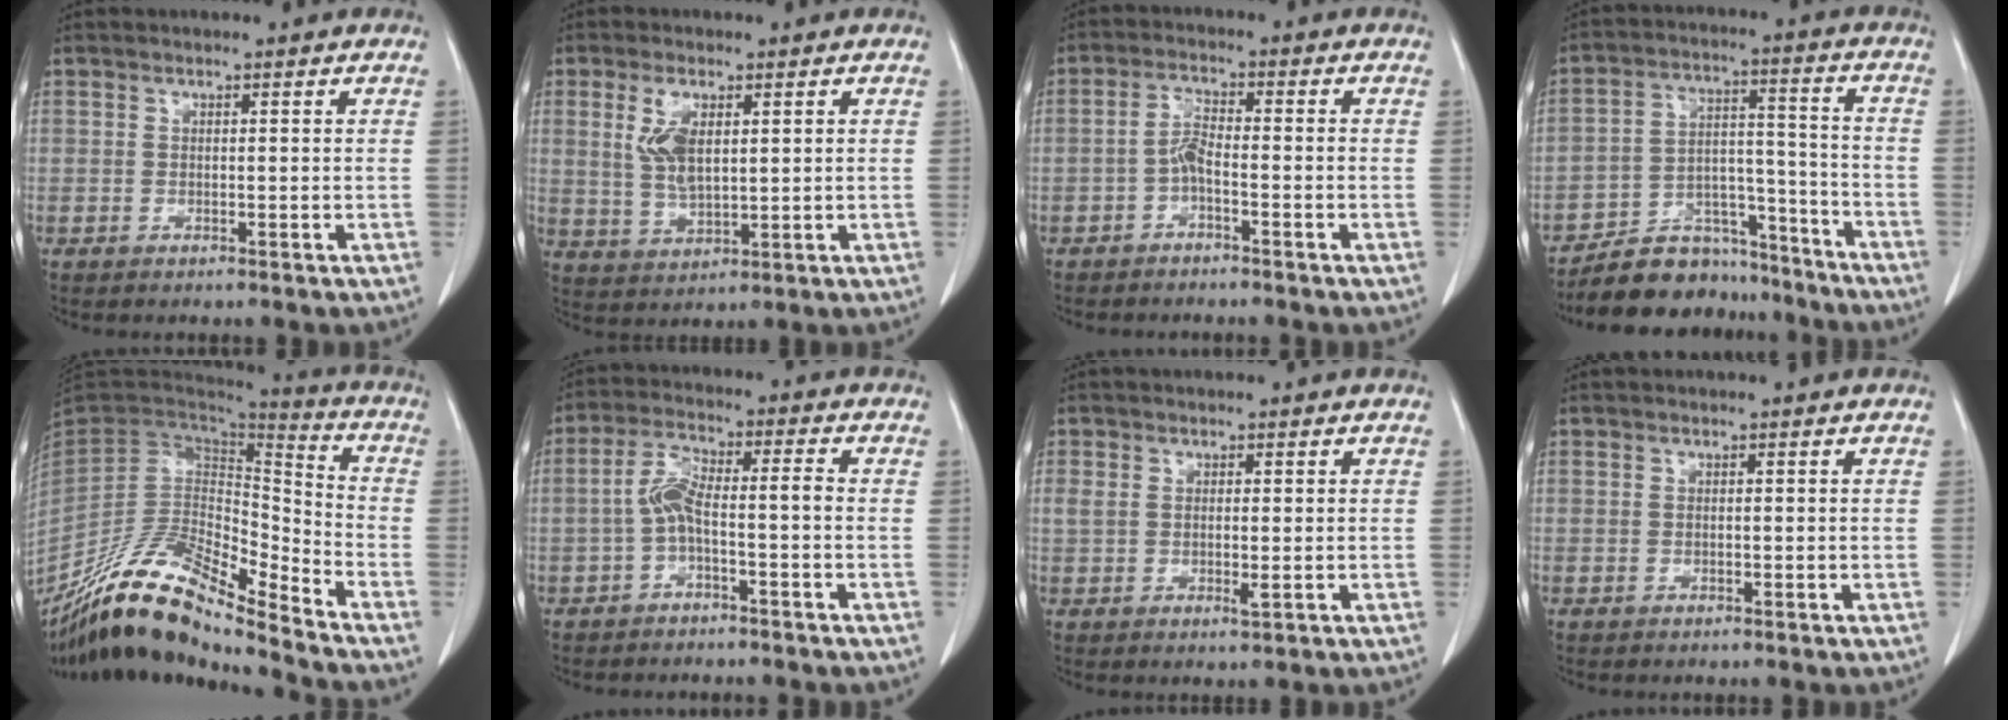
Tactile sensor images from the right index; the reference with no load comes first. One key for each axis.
{"total": 6.5, "fx": 1.8, "fy": 2.9, "fz": 5.6, "tx": -0.123, "ty": 0.006, "tz": 0.043}
{"total": 3.5, "fx": -1.8, "fy": 1.0, "fz": 2.9, "tx": -0.066, "ty": 0.010, "tz": -0.034}
{"total": 13.1, "fx": -11.8, "fy": 5.3, "fz": 2.1, "tx": -0.021, "ty": 0.051, "tz": -0.194}
{"total": 21.3, "fx": -17.5, "fy": 3.1, "fz": 11.7, "tx": -0.241, "ty": -0.002, "tz": -0.331}
{"total": 6.3, "fx": -1.6, "fy": 1.4, "fz": 5.9, "tx": -0.124, "ty": 0.029, "tz": -0.031}
{"total": 3.4, "fx": -0.1, "fy": 1.6, "fz": 3.0, "tx": -0.076, "ty": 0.007, "tz": 0.003}
{"total": 0.0}